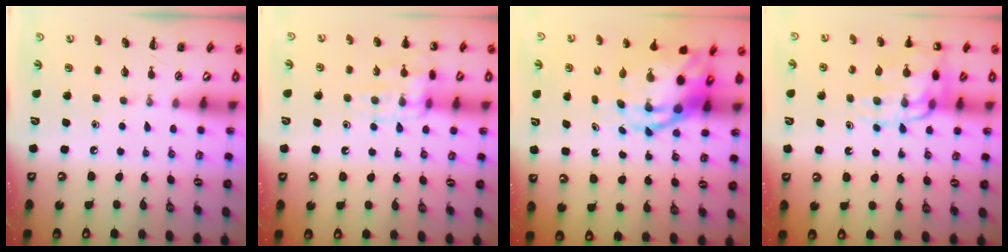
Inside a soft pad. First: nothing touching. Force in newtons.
{"total": 13.3, "press": 13.3, "slide": 1.0}
{"total": 8.8, "press": 8.5, "slide": 2.1}
{"total": 14.4, "press": 14.2, "slide": 2.7}